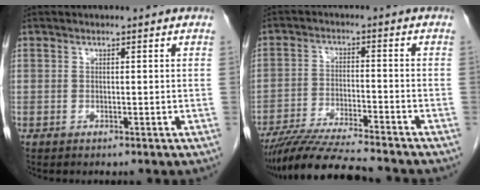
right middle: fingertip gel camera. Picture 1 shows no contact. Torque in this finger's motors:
{"motor_torque": [1.10, -1.04, 0.16, 0.10]}